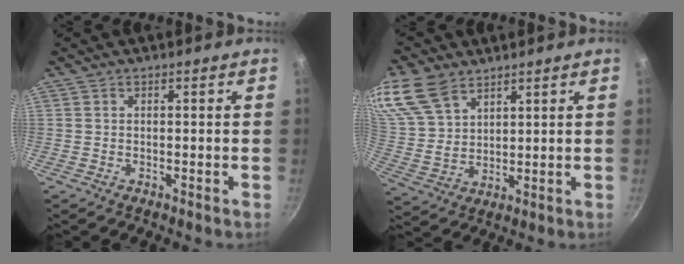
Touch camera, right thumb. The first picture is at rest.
{"total": 13.9, "force": [8.8, 8.3, 6.8], "torque": [-0.141, -0.004, 0.188]}